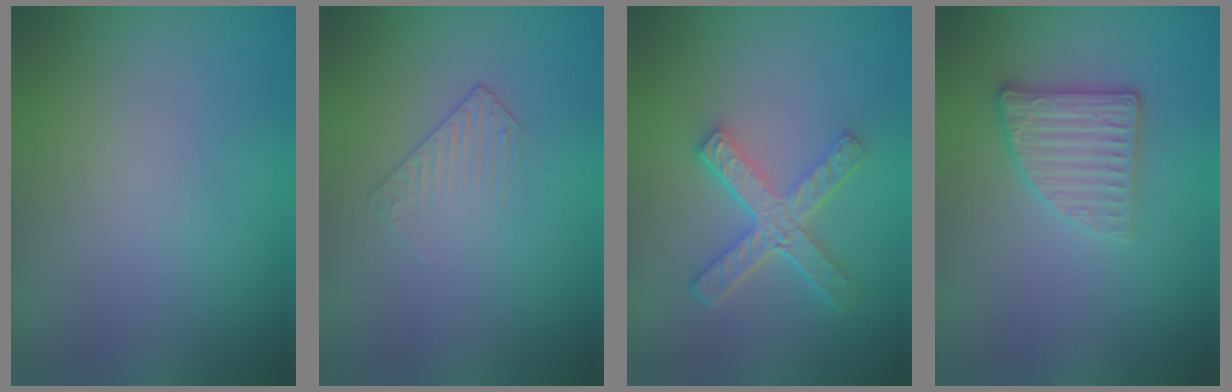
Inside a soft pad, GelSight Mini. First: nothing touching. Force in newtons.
{"total": 1.0, "press": 0.3, "slide": 1.0}
{"total": 4.5, "press": 3.3, "slide": 3.1}
{"total": 2.8, "press": 2.7, "slide": 0.8}